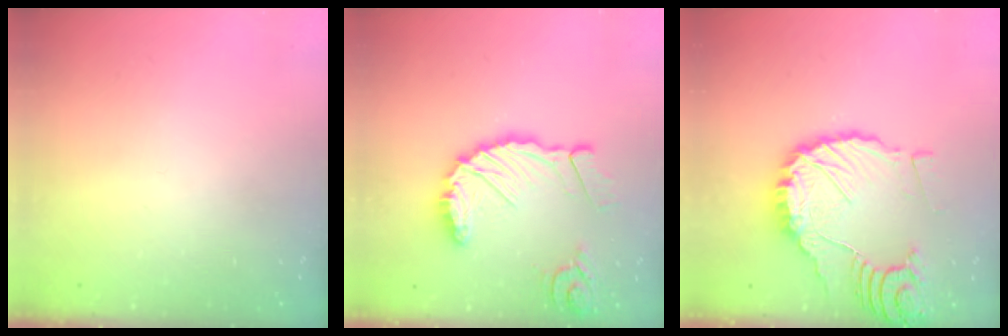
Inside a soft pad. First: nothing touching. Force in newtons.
{"total": 15.3, "press": 15.2, "slide": 1.8}
{"total": 14.3, "press": 14.2, "slide": 1.9}